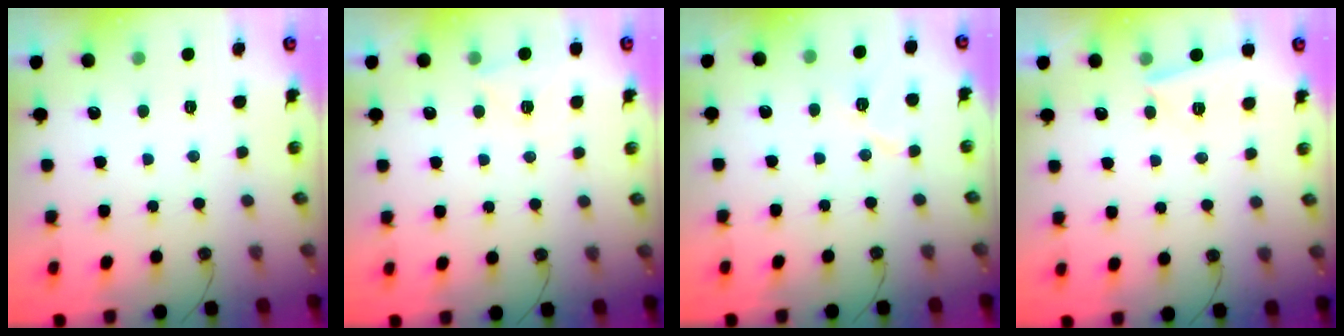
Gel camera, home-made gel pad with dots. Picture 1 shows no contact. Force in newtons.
{"total": 5.7, "press": 5.2, "slide": 2.3}
{"total": 6.4, "press": 6.3, "slide": 1.4}
{"total": 3.8, "press": 3.7, "slide": 0.9}